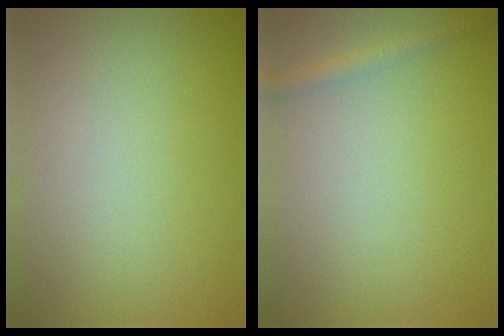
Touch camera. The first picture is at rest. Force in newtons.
{"total": 1.3, "press": 1.3, "slide": 0.1}